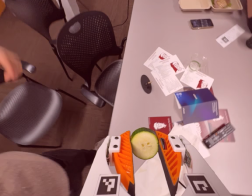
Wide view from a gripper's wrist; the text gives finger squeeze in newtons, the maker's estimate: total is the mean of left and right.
{"total": 9.4, "left": 9.0, "right": 9.8}